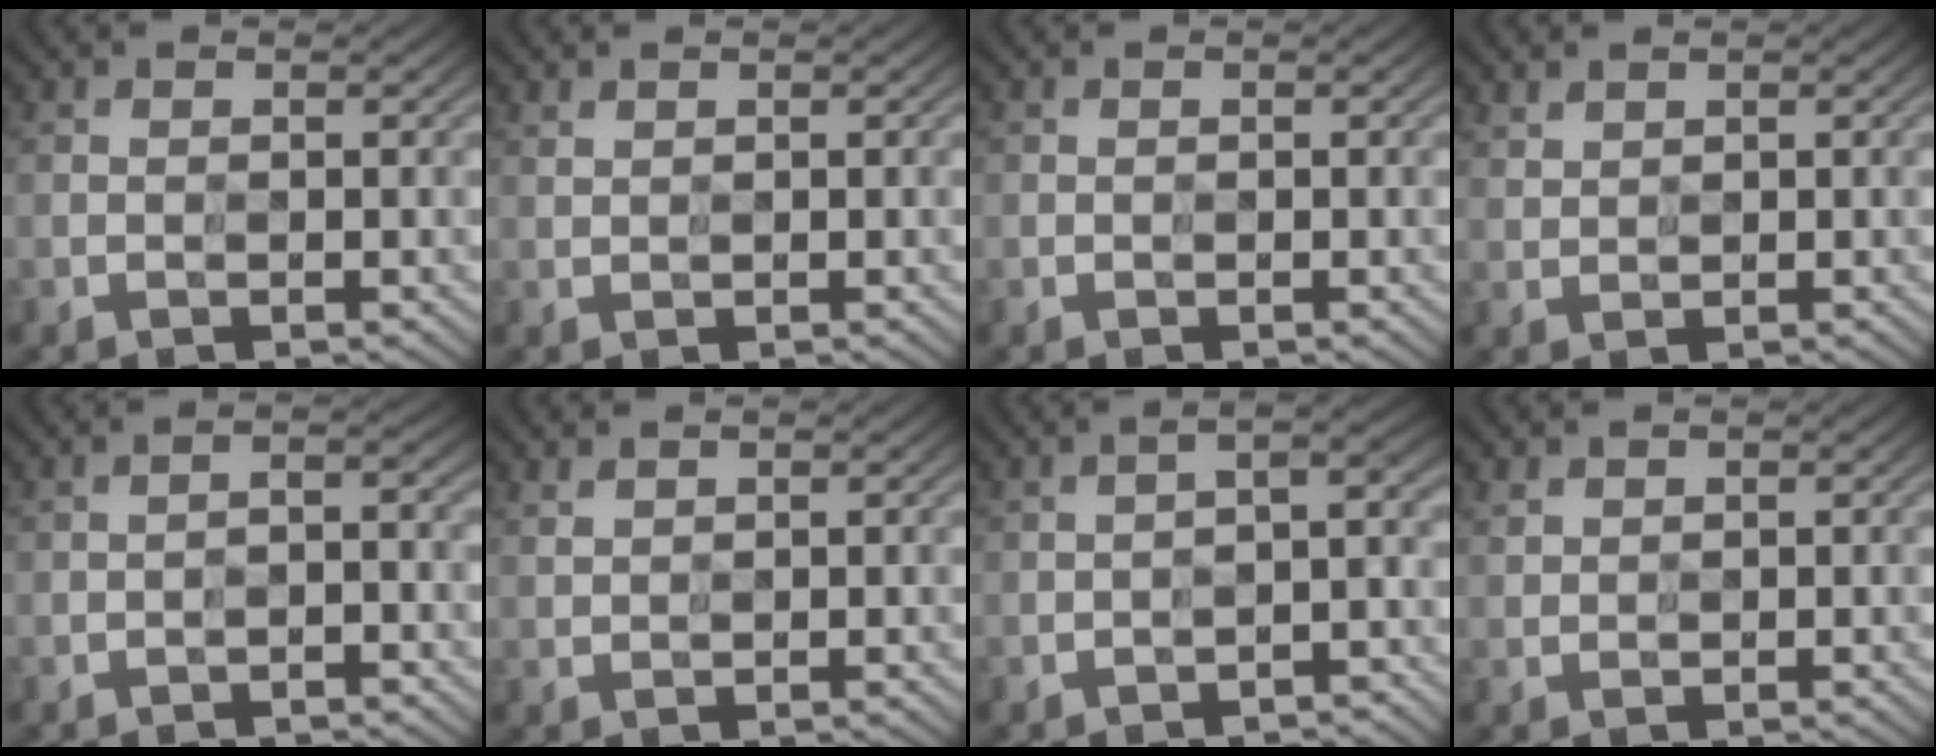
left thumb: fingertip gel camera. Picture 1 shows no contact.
{"total": 1.1, "force": [1.1, 0.2, 0.1], "torque": [-0.006, 0.003, 0.027]}
{"total": 0.0}
{"total": 2.1, "force": [1.9, 0.8, 0.3], "torque": [-0.013, 0.002, 0.045]}
{"total": 4.8, "force": [-2.8, 1.7, 3.5], "torque": [-0.049, 0.001, -0.041]}
{"total": 1.7, "force": [1.6, 0.5, 0.4], "torque": [-0.016, 0.003, 0.039]}
{"total": 7.9, "force": [-4.0, 2.9, 6.2], "torque": [-0.065, 0.001, -0.049]}
{"total": 1.6, "force": [1.4, 0.8, 0.1], "torque": [-0.008, 0.001, 0.032]}